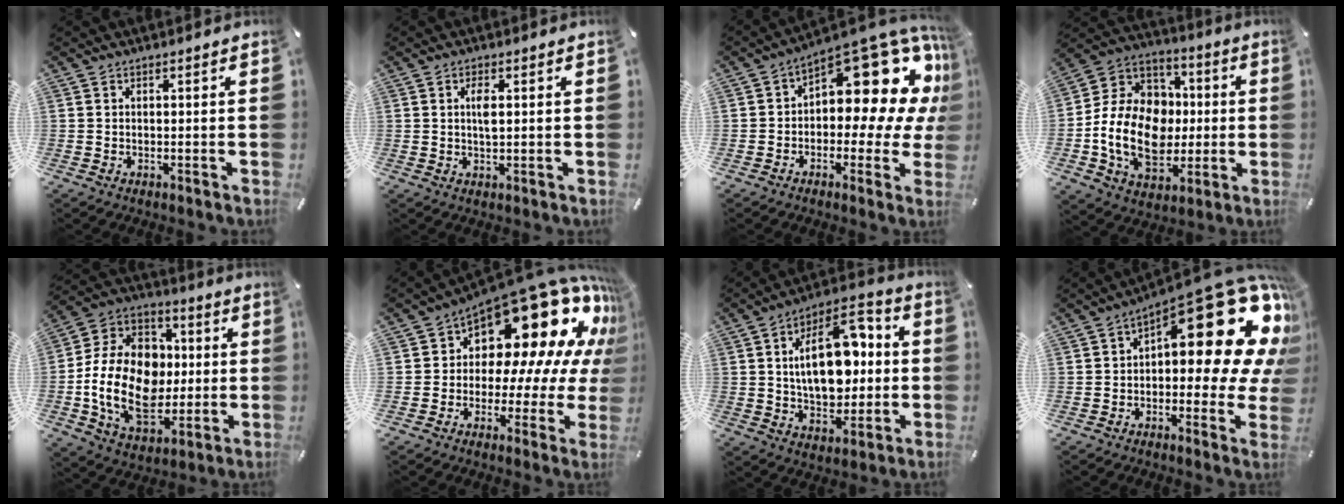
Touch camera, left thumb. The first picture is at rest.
{"total": 3.1, "force": [0.6, 1.0, 2.9], "torque": [-0.067, 0.001, 0.006]}
{"total": 18.1, "force": [8.6, 8.7, 13.4], "torque": [-0.161, -0.084, 0.140]}
{"total": 19.3, "force": [-3.2, 15.1, 11.6], "torque": [-0.249, 0.015, -0.049]}
{"total": 20.6, "force": [-2.5, 15.5, 13.3], "torque": [-0.282, 0.005, -0.040]}
{"total": 21.6, "force": [11.2, 11.6, 14.5], "torque": [-0.217, -0.101, 0.191]}
{"total": 18.7, "force": [1.9, 11.3, 14.8], "torque": [-0.251, 0.001, 0.028]}
{"total": 24.7, "force": [10.8, 11.0, 19.3], "torque": [-0.245, -0.084, 0.184]}